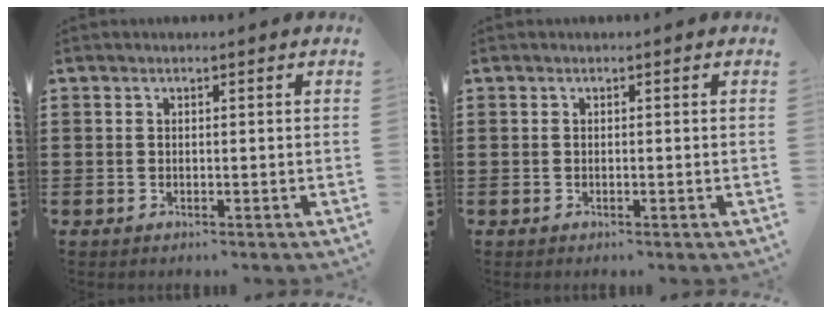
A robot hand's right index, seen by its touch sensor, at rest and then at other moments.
{"total": 0.0}